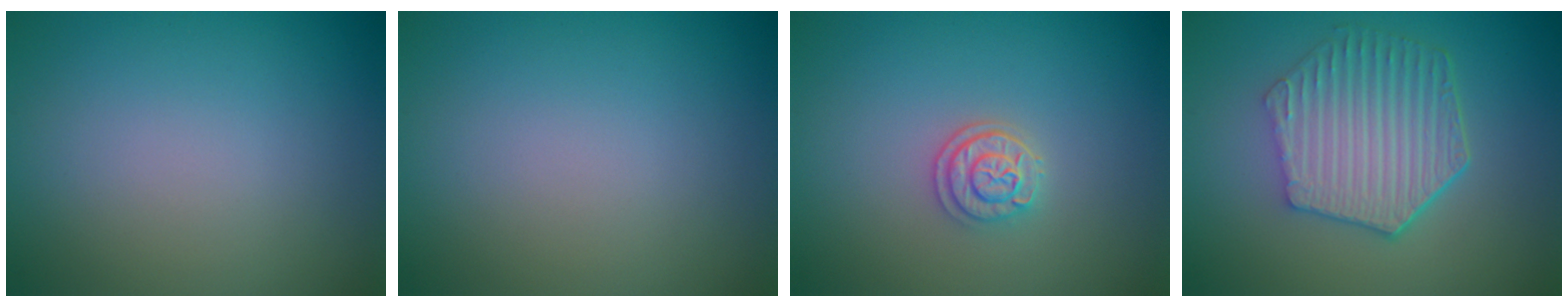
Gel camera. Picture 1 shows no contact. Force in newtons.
{"total": 0.0}
{"total": 2.2, "press": 2.1, "slide": 0.9}
{"total": 6.3, "press": 4.6, "slide": 4.3}